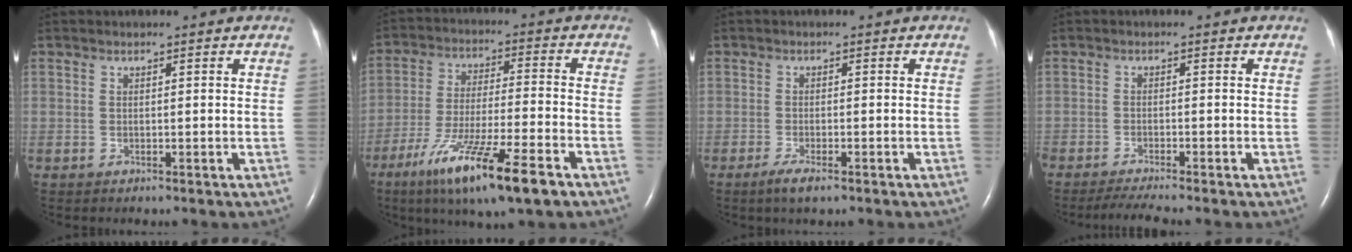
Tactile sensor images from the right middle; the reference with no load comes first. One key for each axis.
{"total": 15.4, "fx": -9.0, "fy": 1.0, "fz": 12.4, "tx": -0.229, "ty": -0.038, "tz": -0.156}
{"total": 2.7, "fx": -1.7, "fy": 0.4, "fz": 2.0, "tx": -0.044, "ty": -0.007, "tz": -0.035}
{"total": 4.0, "fx": -3.5, "fy": -0.5, "fz": 2.0, "tx": -0.039, "ty": -0.014, "tz": -0.063}